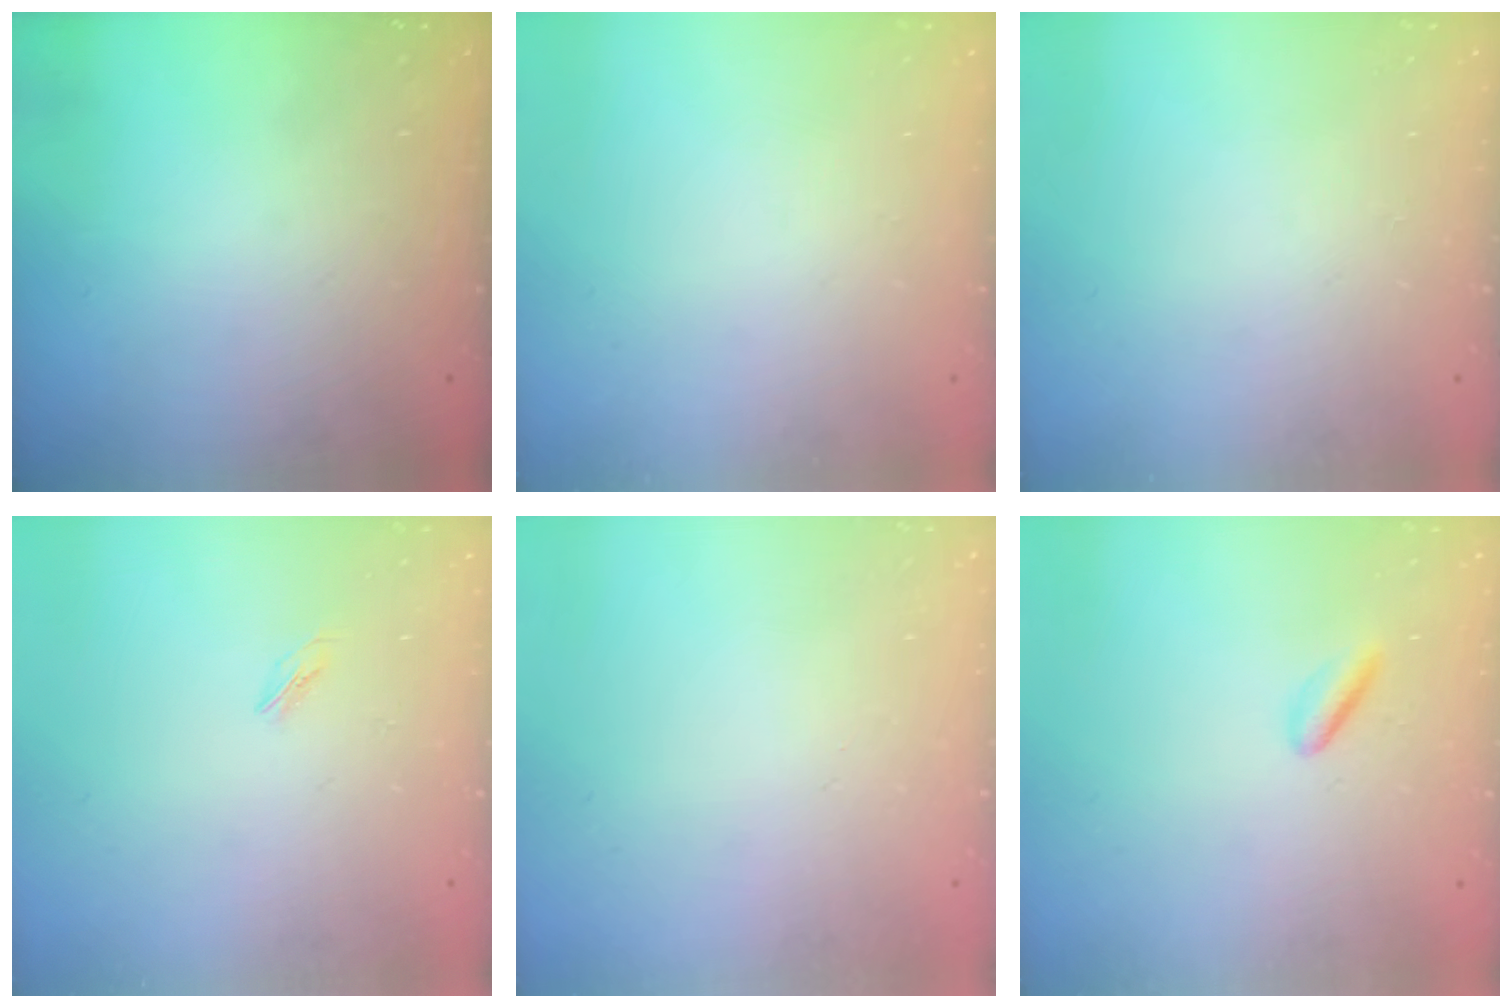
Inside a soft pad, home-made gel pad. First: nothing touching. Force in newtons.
{"total": 0.0}
{"total": 0.0}
{"total": 1.7, "press": 1.7, "slide": 0.2}
{"total": 2.0, "press": 2.0, "slide": 0.1}
{"total": 2.6, "press": 2.5, "slide": 0.9}